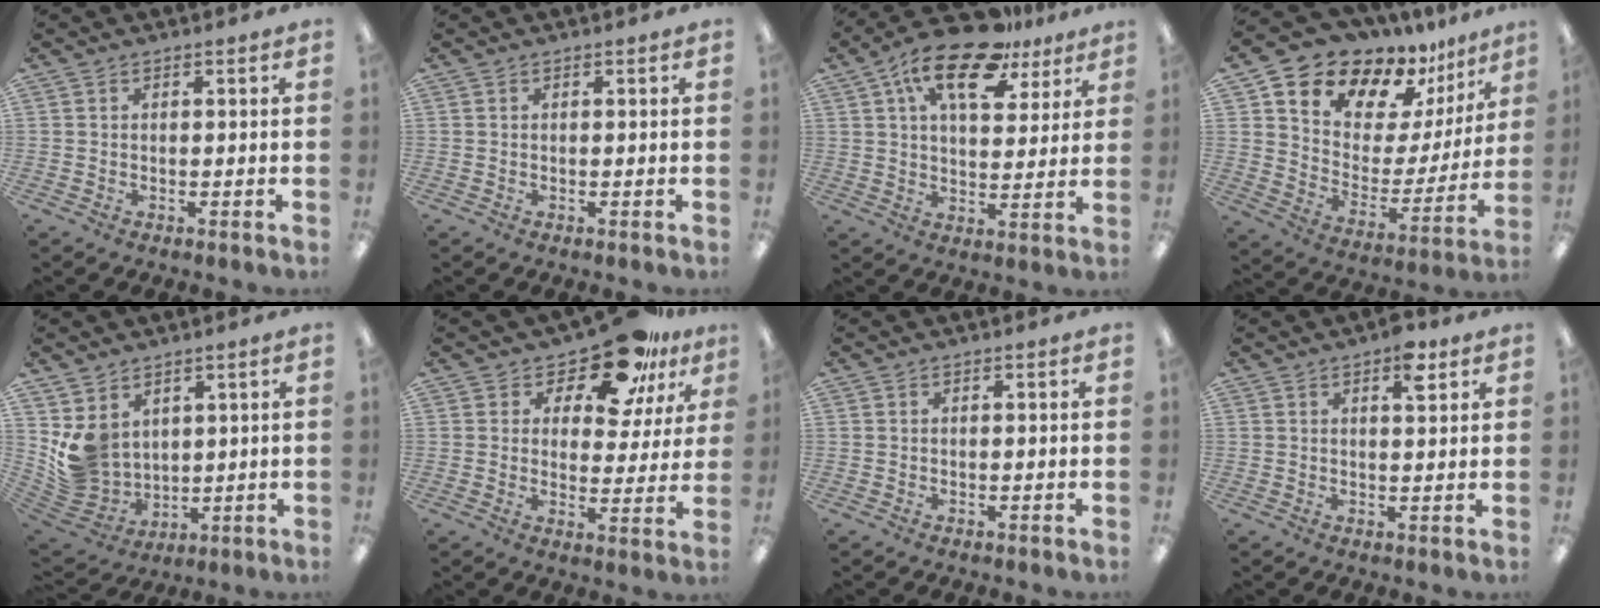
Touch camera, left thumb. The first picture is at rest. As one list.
[{"total": 0.0}, {"total": 17.2, "force": [10.3, 7.9, 11.2], "torque": [-0.184, -0.042, 0.174]}, {"total": 14.1, "force": [12.4, 6.6, 1.7], "torque": [-0.052, -0.122, 0.223]}, {"total": 8.7, "force": [3.7, 7.6, 2.4], "torque": [-0.070, -0.028, 0.081]}, {"total": 14.8, "force": [11.4, 6.1, 7.2], "torque": [-0.119, -0.070, 0.200]}, {"total": 0.0}, {"total": 5.8, "force": [3.4, 2.5, 4.0], "torque": [-0.039, -0.016, 0.050]}]